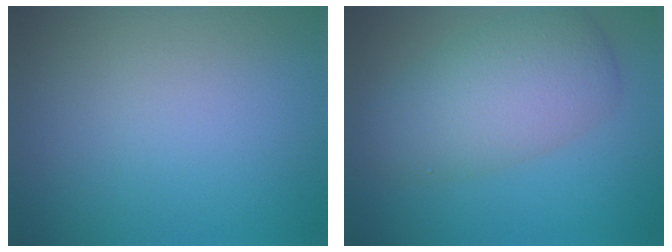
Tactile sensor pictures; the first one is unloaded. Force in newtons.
{"total": 5.8, "press": 5.7, "slide": 0.3}